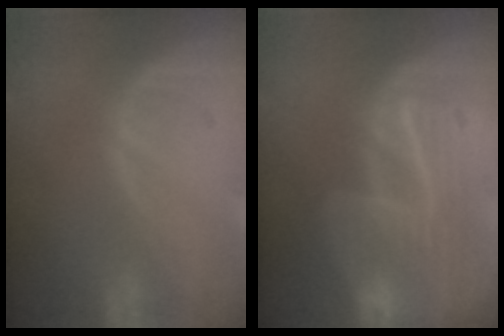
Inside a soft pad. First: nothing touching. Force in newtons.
{"total": 7.1, "press": 7.1, "slide": 0.3}